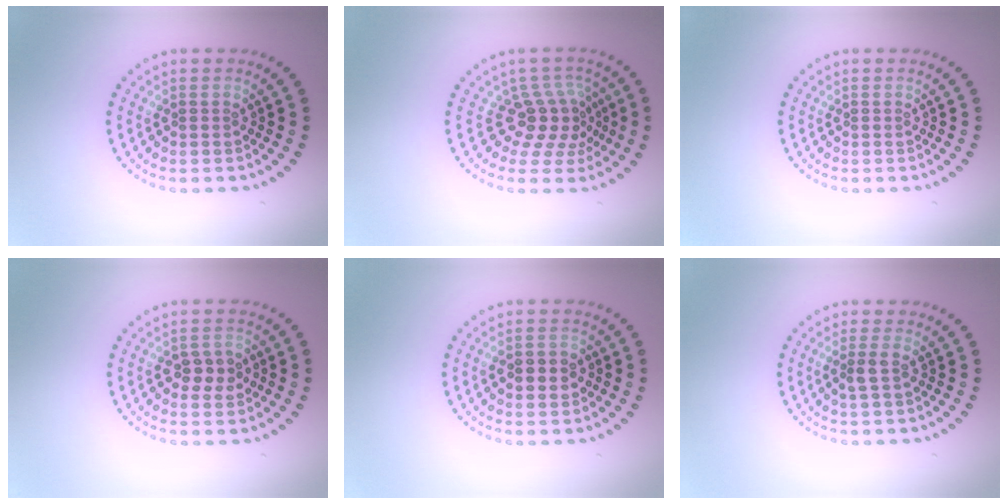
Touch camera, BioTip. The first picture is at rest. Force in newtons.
{"total": 3.8, "press": 2.7, "slide": 2.7}
{"total": 0.0}
{"total": 2.2, "press": 2.2, "slide": 0.3}
{"total": 2.3, "press": 2.3, "slide": 0.2}
{"total": 1.4, "press": 1.2, "slide": 0.8}